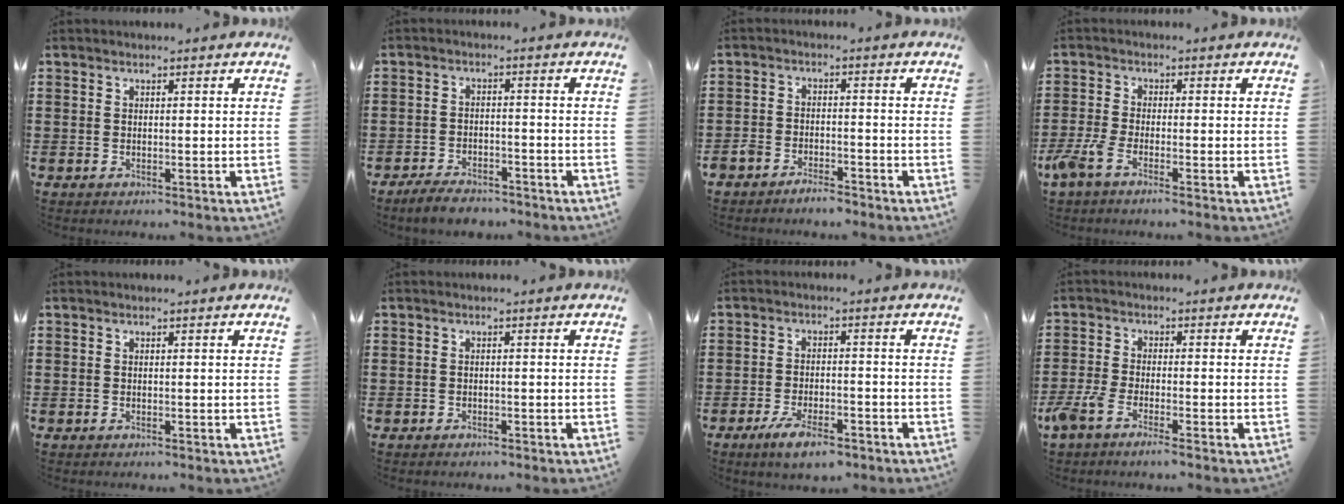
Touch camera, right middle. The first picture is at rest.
{"total": 3.7, "force": [-3.5, 0.8, 1.0], "torque": [-0.018, 0.009, -0.070]}
{"total": 3.4, "force": [-3.2, 0.9, 0.3], "torque": [-0.019, 0.004, -0.069]}
{"total": 3.6, "force": [-2.3, 0.7, 2.6], "torque": [-0.078, -0.011, -0.051]}
{"total": 0.0}
{"total": 0.6, "force": [-0.6, 0.3, 0.1], "torque": [-0.003, 0.001, -0.013]}
{"total": 5.1, "force": [-3.6, 1.5, 3.4], "torque": [-0.068, 0.003, -0.067]}
{"total": 3.6, "force": [-2.7, 0.5, 2.4], "torque": [-0.074, -0.012, -0.060]}